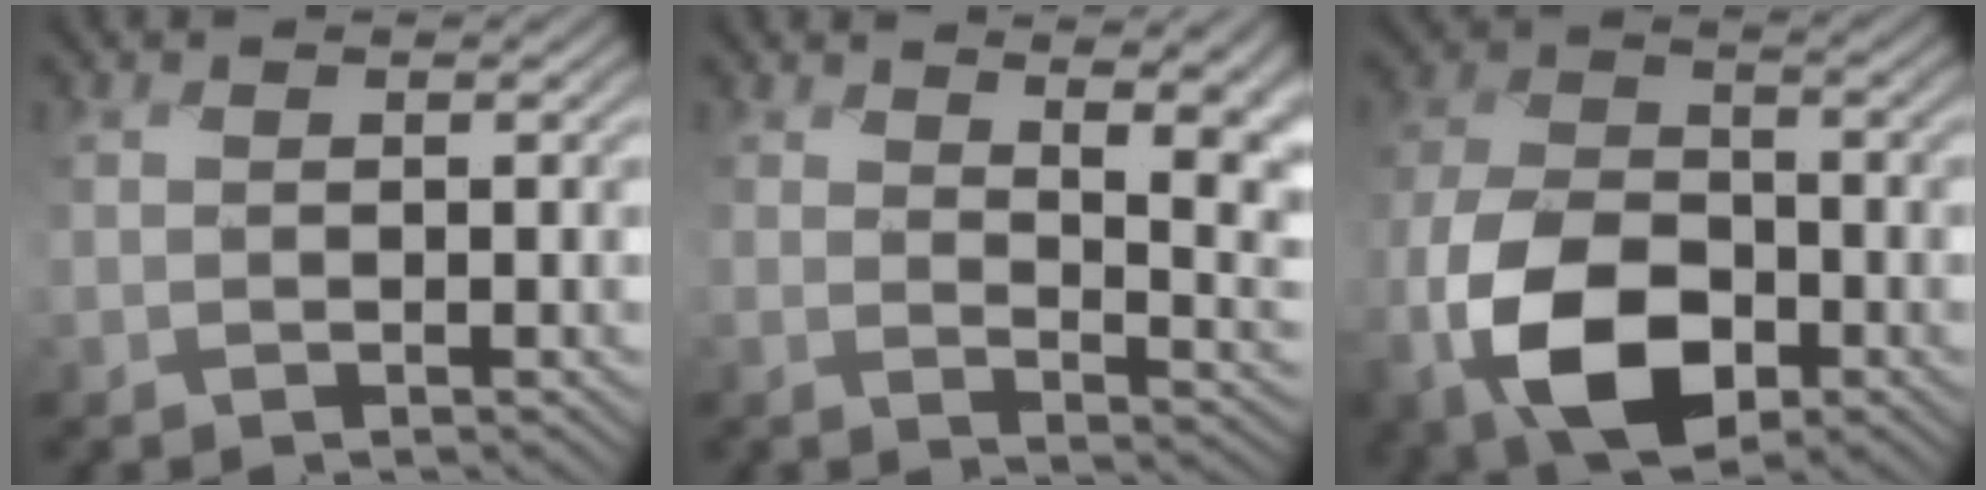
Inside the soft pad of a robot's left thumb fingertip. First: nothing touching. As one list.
[{"total": 10.8, "force": [5.9, 3.8, 8.2], "torque": [-0.105, 0.017, 0.075]}, {"total": 11.3, "force": [-5.7, 6.3, 7.5], "torque": [-0.177, -0.013, -0.124]}]